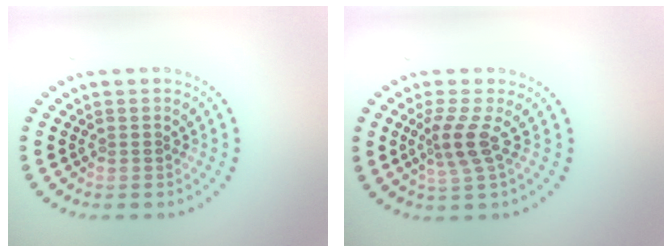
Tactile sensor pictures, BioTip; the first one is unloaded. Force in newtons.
{"total": 2.7, "press": 1.9, "slide": 1.9}